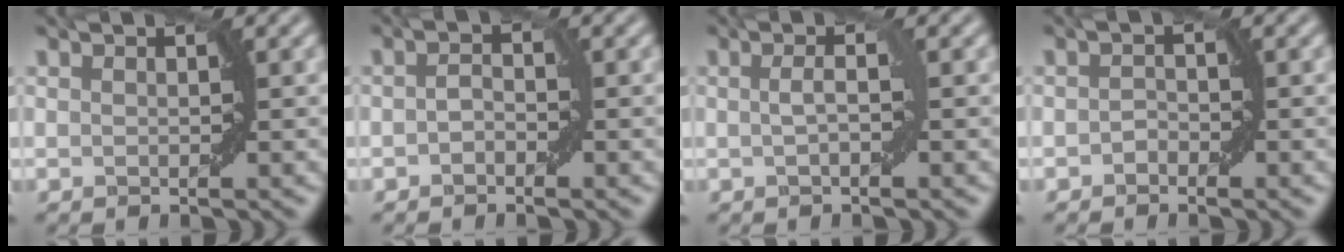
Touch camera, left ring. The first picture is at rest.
{"total": 1.1, "force": [-0.5, 0.6, 0.8], "torque": [-0.013, 0.004, -0.010]}
{"total": 1.5, "force": [0.1, 0.2, 1.5], "torque": [-0.030, 0.006, 0.000]}
{"total": 0.9, "force": [-0.5, 0.6, 0.4], "torque": [-0.007, 0.002, -0.011]}